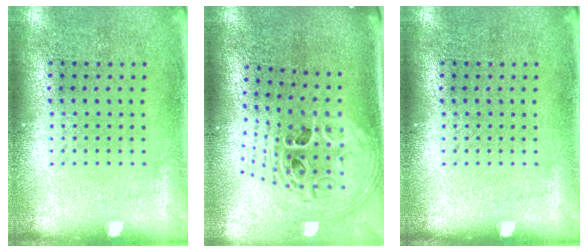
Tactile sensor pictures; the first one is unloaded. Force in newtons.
{"total": 2.9, "press": 2.1, "slide": 2.1}
{"total": 0.0}